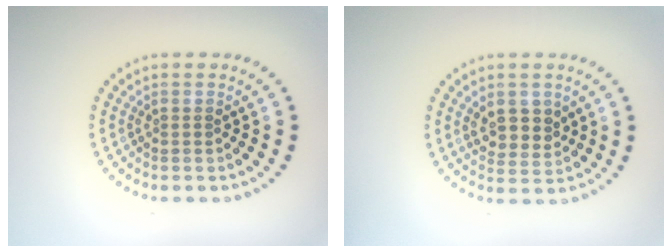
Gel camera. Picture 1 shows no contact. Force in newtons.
{"total": 2.9, "press": 2.7, "slide": 1.0}